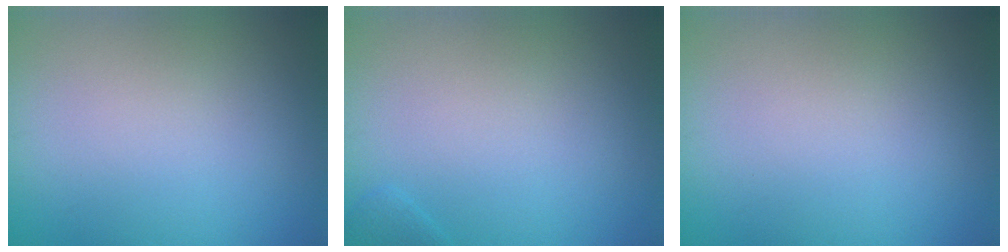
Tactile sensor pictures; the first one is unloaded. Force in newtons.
{"total": 0.7, "press": 0.7, "slide": 0.1}
{"total": 0.0}